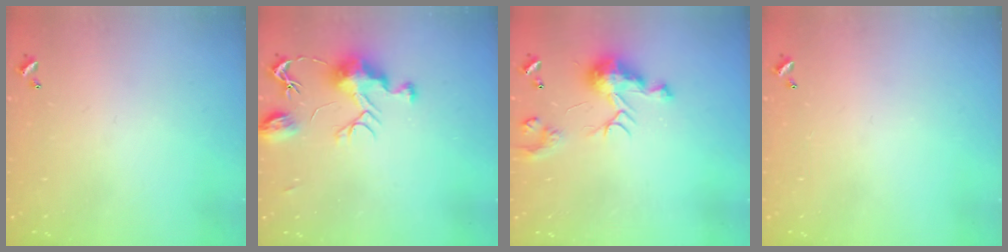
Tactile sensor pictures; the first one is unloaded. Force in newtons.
{"total": 9.4, "press": 9.4, "slide": 0.3}
{"total": 9.7, "press": 9.7, "slide": 0.8}
{"total": 0.0}